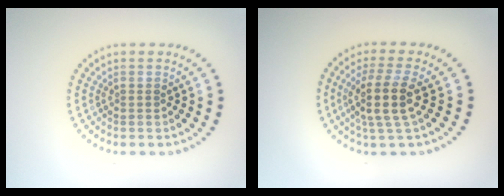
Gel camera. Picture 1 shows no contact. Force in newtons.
{"total": 4.0, "press": 3.3, "slide": 2.3}